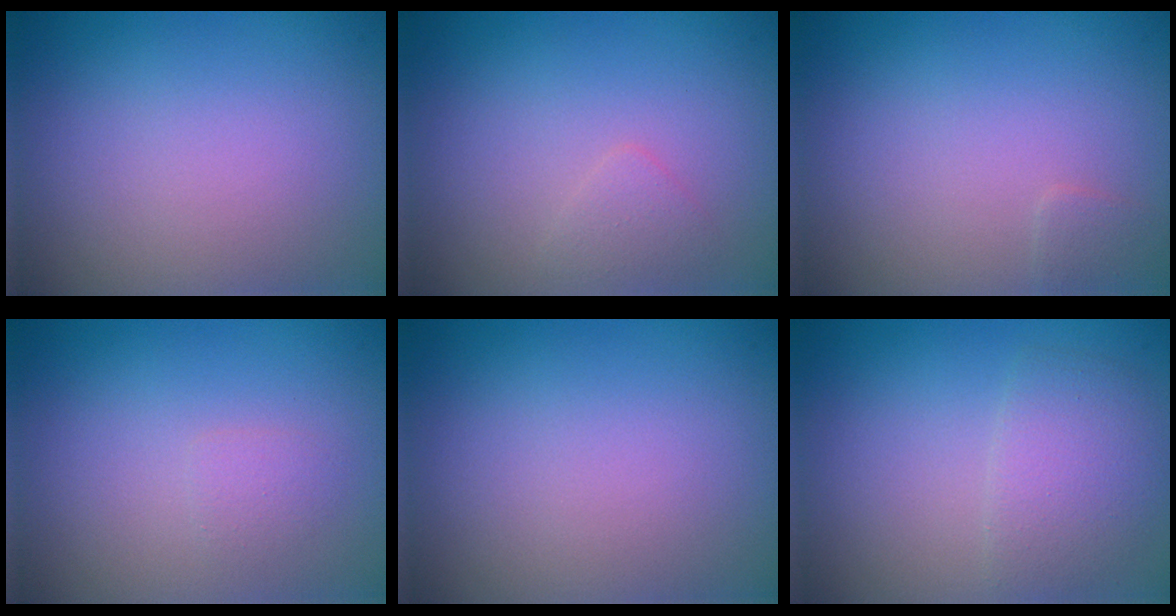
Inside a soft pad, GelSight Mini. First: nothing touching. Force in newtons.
{"total": 1.1, "press": 1.1, "slide": 0.0}
{"total": 0.8, "press": 0.8, "slide": 0.1}
{"total": 0.9, "press": 0.9, "slide": 0.0}
{"total": 0.0}
{"total": 2.9, "press": 2.9, "slide": 0.1}